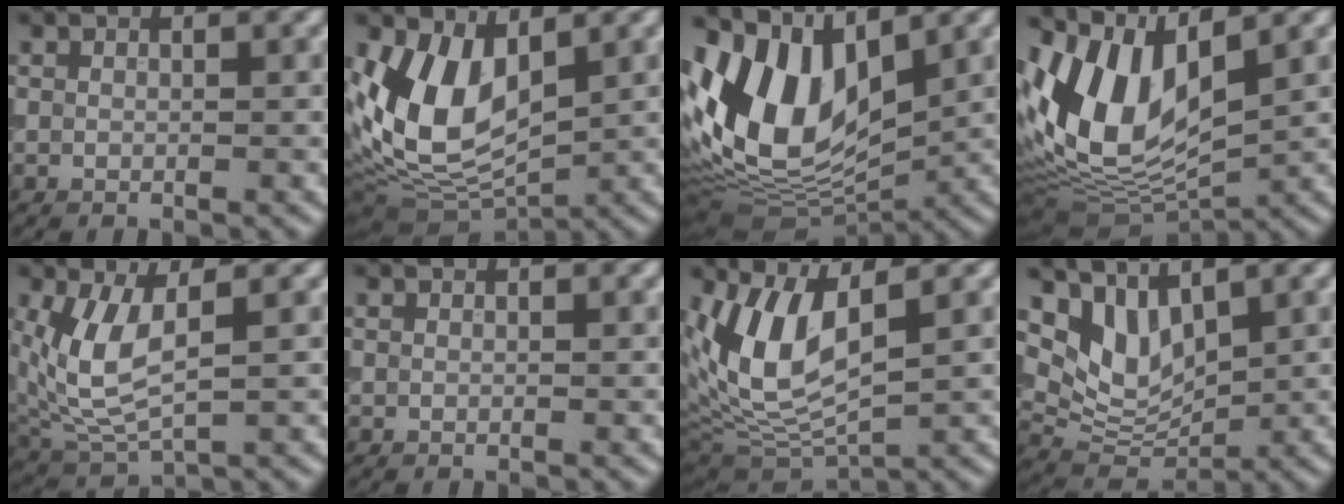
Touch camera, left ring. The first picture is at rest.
{"total": 8.7, "force": [1.5, 5.4, 6.7], "torque": [-0.144, -0.018, 0.028]}
{"total": 11.6, "force": [2.2, 6.9, 9.1], "torque": [-0.193, 0.002, 0.032]}
{"total": 10.7, "force": [2.3, 5.7, 8.7], "torque": [-0.196, 0.003, 0.037]}
{"total": 5.7, "force": [0.9, 2.7, 4.9], "torque": [-0.123, -0.009, 0.025]}
{"total": 0.0}
{"total": 7.9, "force": [2.4, 3.5, 6.6], "torque": [-0.143, -0.009, 0.046]}
{"total": 4.8, "force": [2.7, 2.7, 2.8], "torque": [-0.062, -0.012, 0.050]}